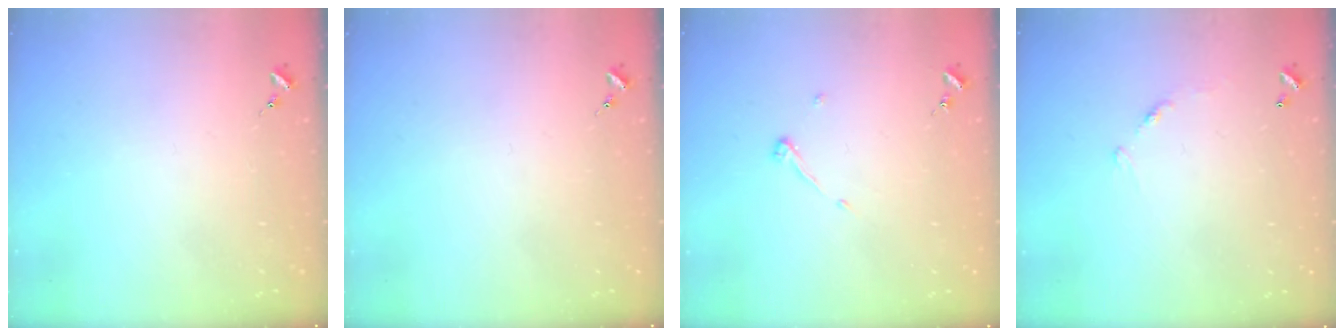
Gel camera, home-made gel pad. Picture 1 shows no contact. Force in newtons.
{"total": 0.0}
{"total": 3.8, "press": 3.8, "slide": 0.6}
{"total": 6.8, "press": 6.8, "slide": 0.4}